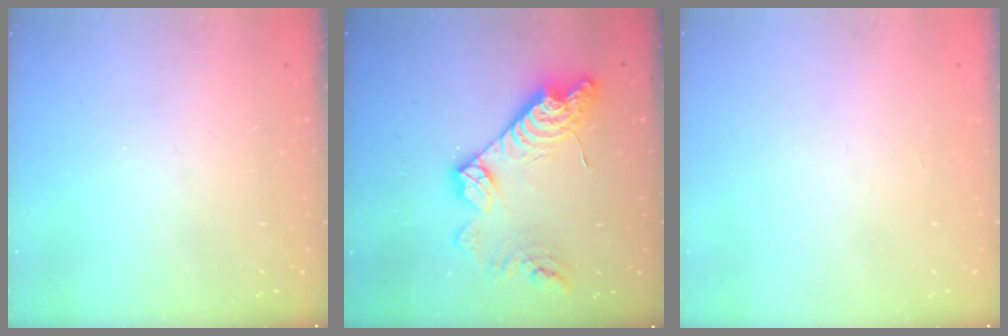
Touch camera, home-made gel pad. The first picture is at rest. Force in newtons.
{"total": 16.1, "press": 16.1, "slide": 0.9}
{"total": 0.0}